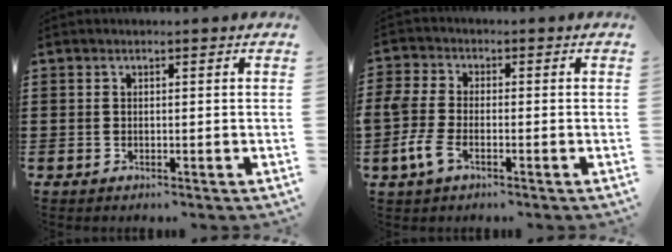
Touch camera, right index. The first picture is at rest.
{"total": 5.4, "force": [-2.3, 2.8, 4.0], "torque": [-0.113, -0.003, -0.054]}